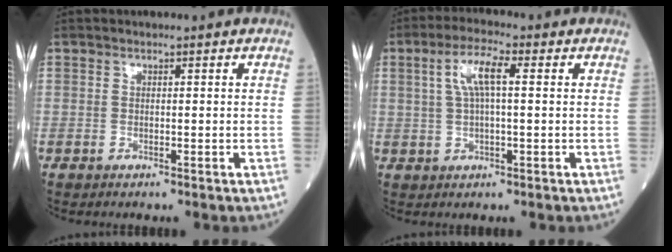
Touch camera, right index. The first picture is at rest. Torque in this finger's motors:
{"motor_torque": [0.29, 0.14, 0.19, 0.11]}